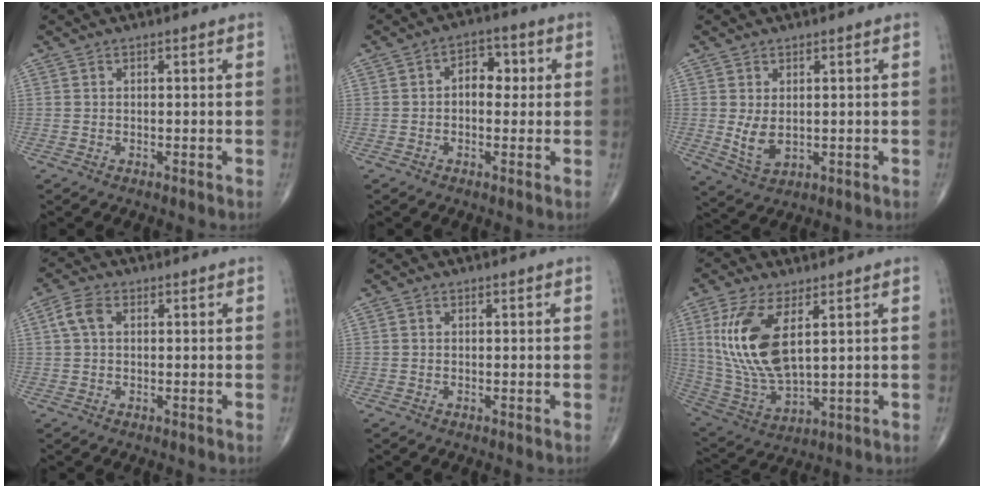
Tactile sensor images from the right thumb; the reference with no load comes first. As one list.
[{"total": 5.5, "force": [0.5, 3.8, 4.0], "torque": [-0.031, 0.015, -0.001]}, {"total": 4.8, "force": [0.3, 2.9, 3.8], "torque": [-0.066, -0.011, 0.018]}, {"total": 4.0, "force": [0.9, 2.5, 2.9], "torque": [-0.068, 0.012, 0.015]}, {"total": 0.0}, {"total": 16.0, "force": [4.5, 7.0, 13.6], "torque": [-0.289, -0.022, 0.102]}]